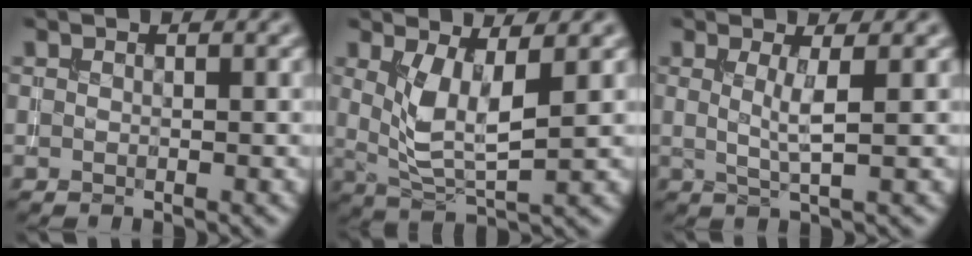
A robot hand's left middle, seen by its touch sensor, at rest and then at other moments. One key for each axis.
{"total": 5.0, "fx": 1.2, "fy": 1.9, "fz": 4.4, "tx": -0.096, "ty": -0.010, "tz": 0.030}
{"total": 2.4, "fx": 0.5, "fy": 0.5, "fz": 2.3, "tx": -0.041, "ty": -0.006, "tz": 0.006}